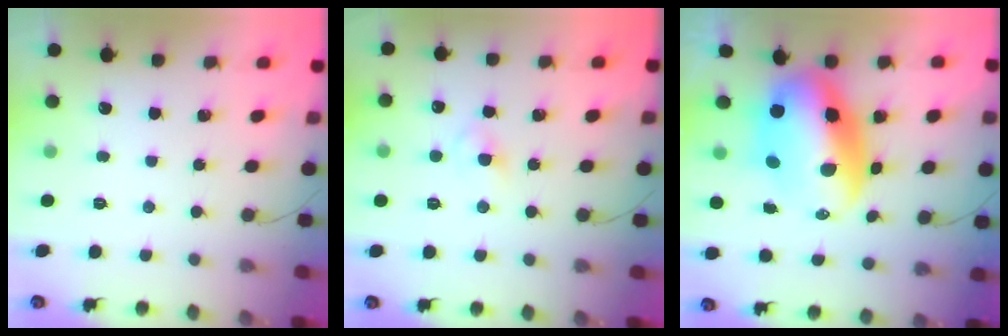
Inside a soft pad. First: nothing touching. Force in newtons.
{"total": 2.9, "press": 2.7, "slide": 1.2}
{"total": 15.6, "press": 15.2, "slide": 3.9}